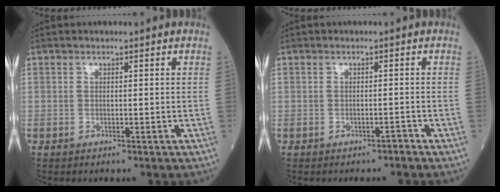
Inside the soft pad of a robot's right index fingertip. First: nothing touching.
{"total": 0.6, "force": [-0.6, 0.2, 0.2], "torque": [0.002, 0.001, -0.010]}